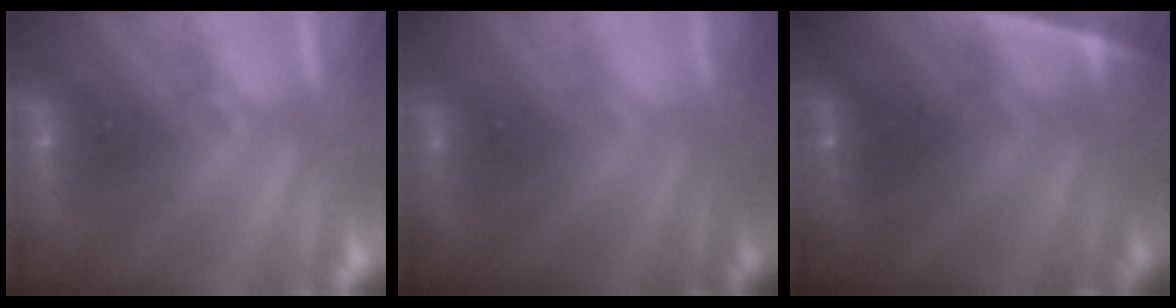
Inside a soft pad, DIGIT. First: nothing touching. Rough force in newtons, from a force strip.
{"total": 2.4}
{"total": 2.6}